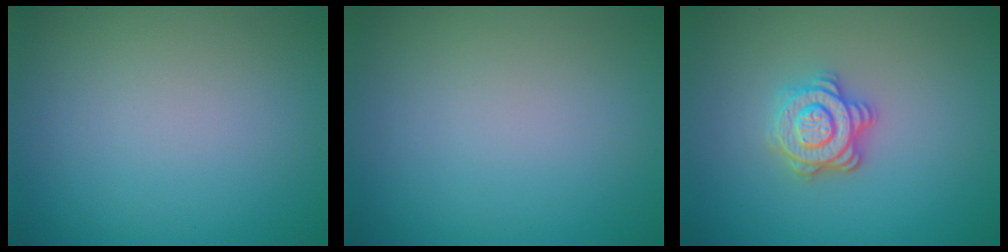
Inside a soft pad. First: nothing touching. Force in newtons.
{"total": 0.0}
{"total": 3.6, "press": 3.1, "slide": 1.9}